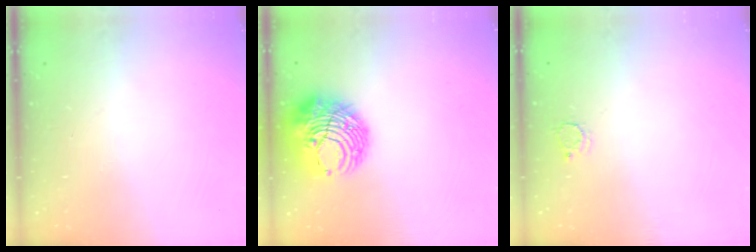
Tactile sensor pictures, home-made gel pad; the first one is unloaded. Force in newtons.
{"total": 14.2, "press": 14.1, "slide": 1.5}
{"total": 2.5, "press": 2.5, "slide": 0.3}